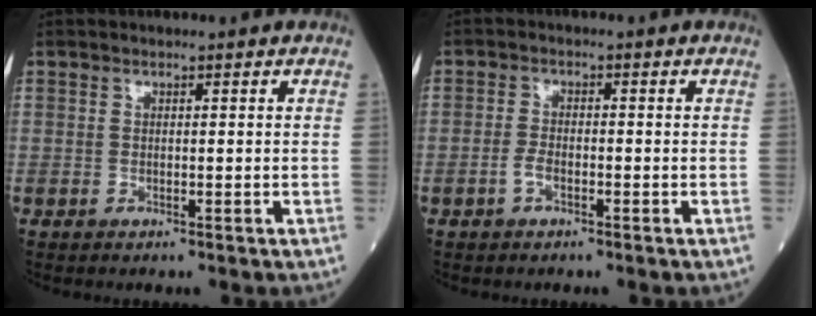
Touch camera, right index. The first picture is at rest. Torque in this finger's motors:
{"motor_torque": [0.21, -0.25, 0.01, 0.00]}